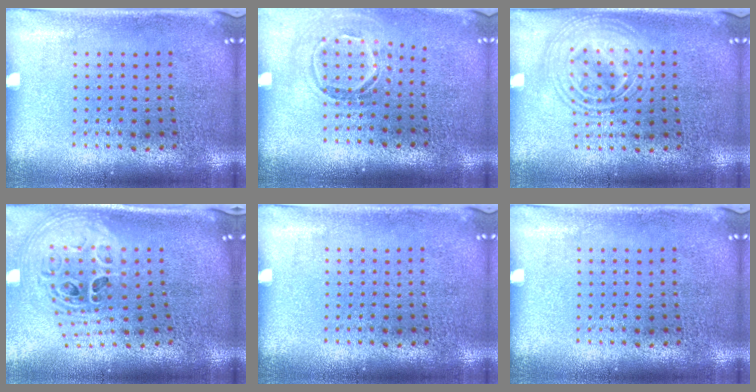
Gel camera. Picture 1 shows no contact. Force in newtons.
{"total": 1.6, "press": 1.1, "slide": 1.2}
{"total": 2.4, "press": 2.4, "slide": 0.2}
{"total": 2.6, "press": 1.8, "slide": 1.8}
{"total": 0.0}
{"total": 0.0}